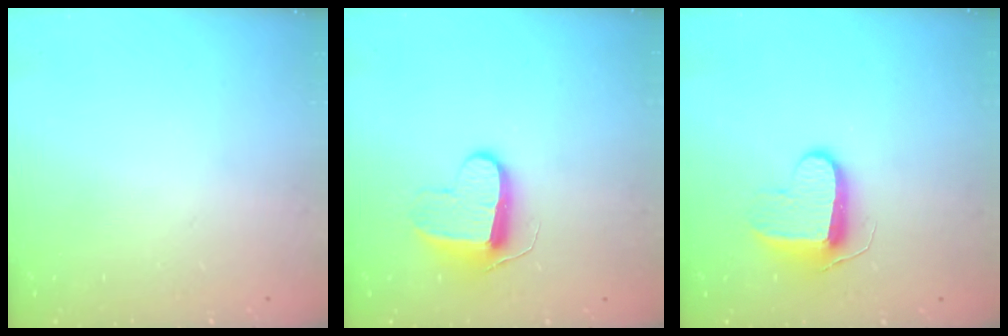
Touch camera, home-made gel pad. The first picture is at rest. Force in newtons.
{"total": 9.8, "press": 9.8, "slide": 0.2}
{"total": 9.3, "press": 9.3, "slide": 0.3}